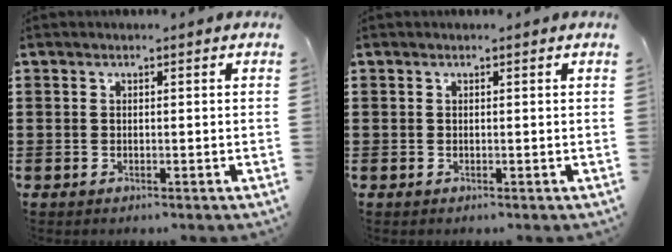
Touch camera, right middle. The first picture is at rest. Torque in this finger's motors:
{"motor_torque": [0.00, 0.00, 0.03, -0.01]}